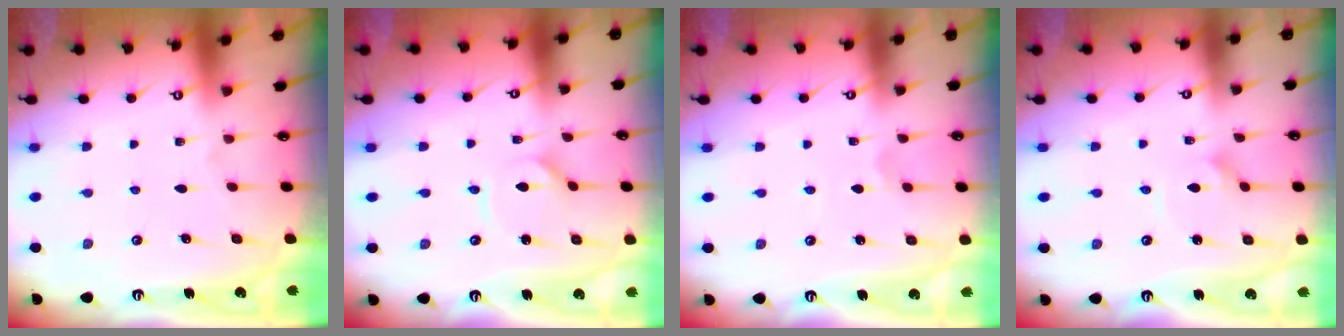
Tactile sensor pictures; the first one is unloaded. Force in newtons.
{"total": 2.0, "press": 2.0, "slide": 0.3}
{"total": 1.0, "press": 1.0, "slide": 0.1}
{"total": 2.2, "press": 2.2, "slide": 0.1}